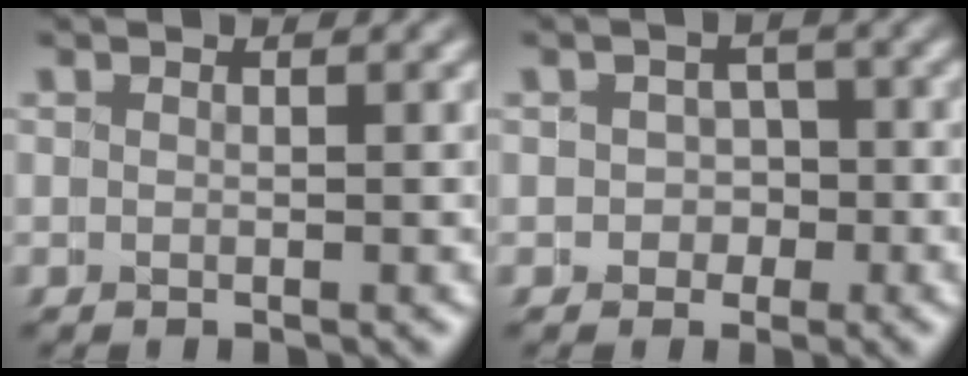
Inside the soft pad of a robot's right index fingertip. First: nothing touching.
{"total": 2.0, "force": [-1.0, 1.7, 0.1], "torque": [0.023, 0.011, -0.029]}